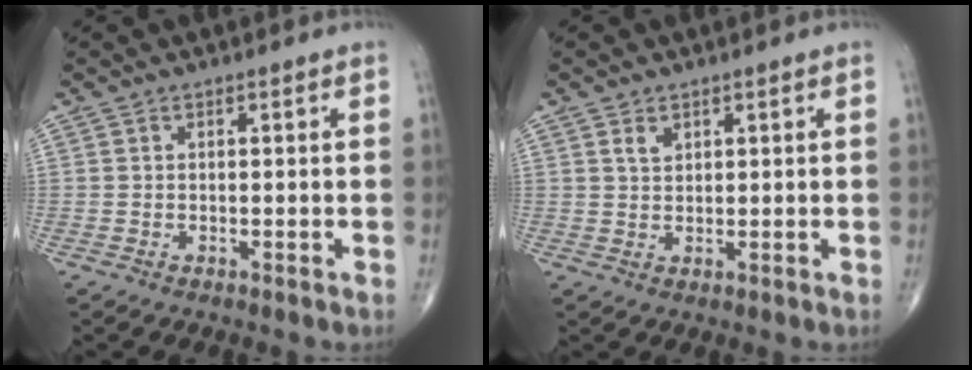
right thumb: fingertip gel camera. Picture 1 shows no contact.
{"total": 2.3, "force": [1.3, 1.4, 1.2], "torque": [-0.016, -0.006, 0.028]}